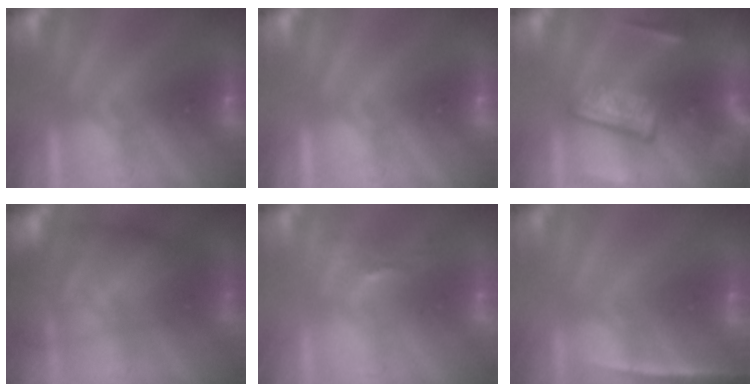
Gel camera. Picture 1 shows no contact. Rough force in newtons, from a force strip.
{"total": 0.0}
{"total": 8.8}
{"total": 11.6}
{"total": 2.6}
{"total": 1.4}